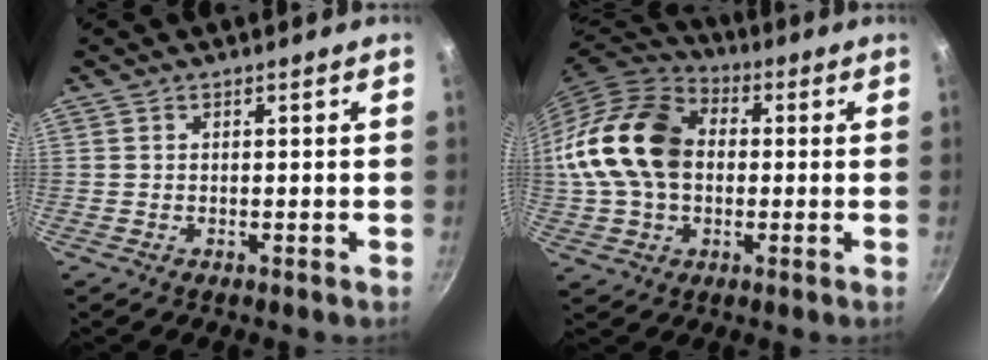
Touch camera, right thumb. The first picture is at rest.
{"total": 20.2, "force": [1.1, 14.6, 13.8], "torque": [-0.254, 0.036, 0.012]}